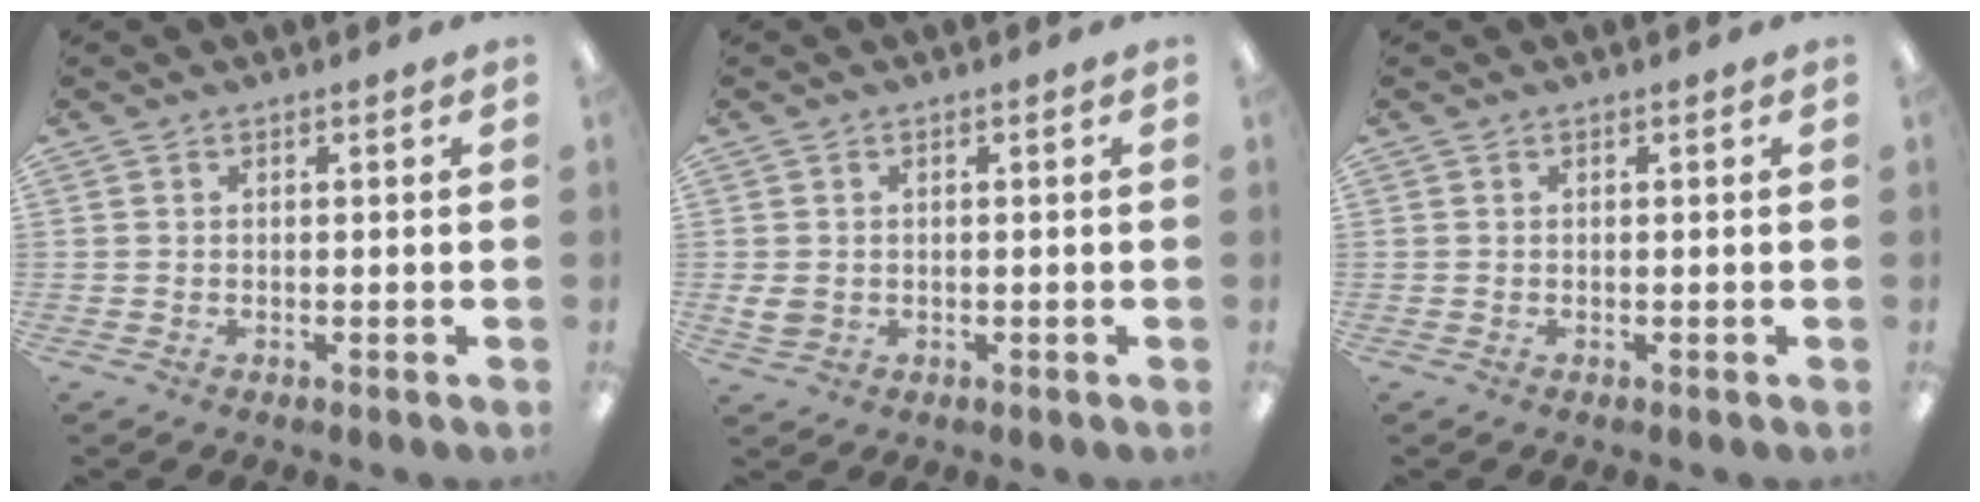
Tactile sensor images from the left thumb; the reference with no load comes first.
{"total": 3.1, "force": [-0.1, 2.5, 1.8], "torque": [-0.031, -0.001, -0.003]}
{"total": 0.0}